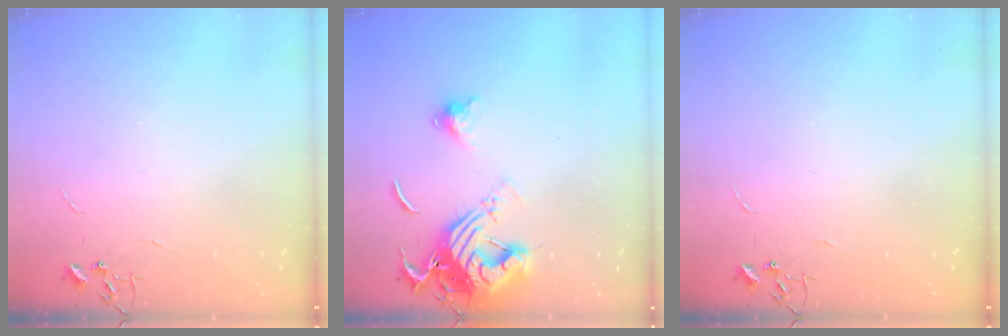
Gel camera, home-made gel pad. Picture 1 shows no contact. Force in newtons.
{"total": 15.6, "press": 15.4, "slide": 1.9}
{"total": 0.0}